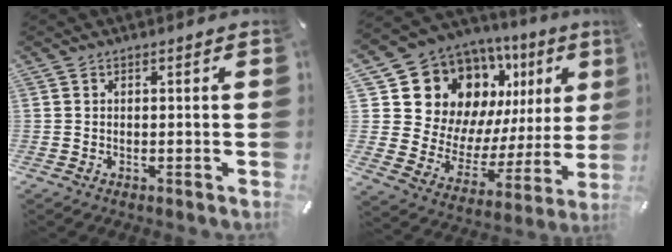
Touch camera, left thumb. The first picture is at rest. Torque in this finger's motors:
{"motor_torque": [2.50, 2.50, 1.44, -1.33, 0.10]}